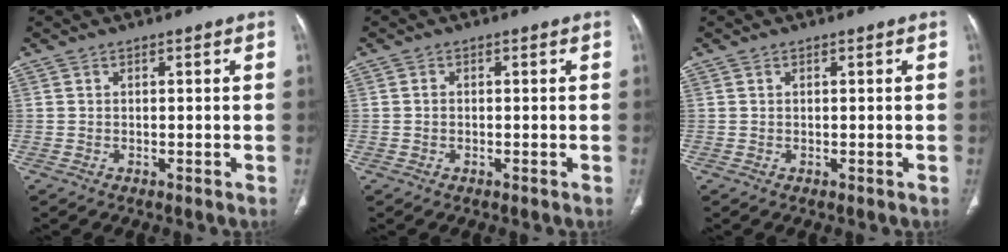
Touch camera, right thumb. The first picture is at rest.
{"total": 0.7, "force": [-0.1, 0.5, 0.4], "torque": [-0.007, 0.001, -0.002]}
{"total": 0.0}